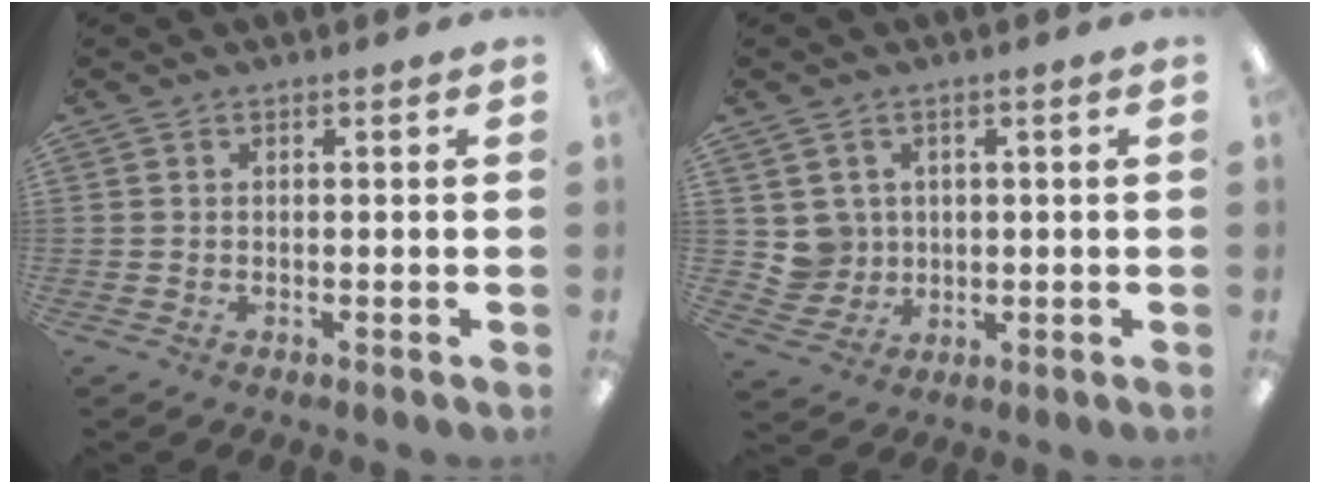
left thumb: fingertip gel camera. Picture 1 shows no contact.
{"total": 5.2, "force": [1.6, 4.9, 0.1], "torque": [-0.008, 0.000, 0.034]}